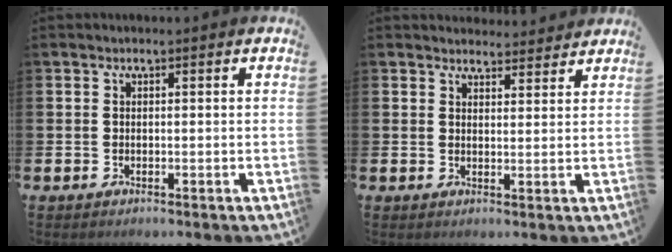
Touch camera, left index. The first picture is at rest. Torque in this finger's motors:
{"motor_torque": [0.89, -1.25, 0.01, -0.02]}